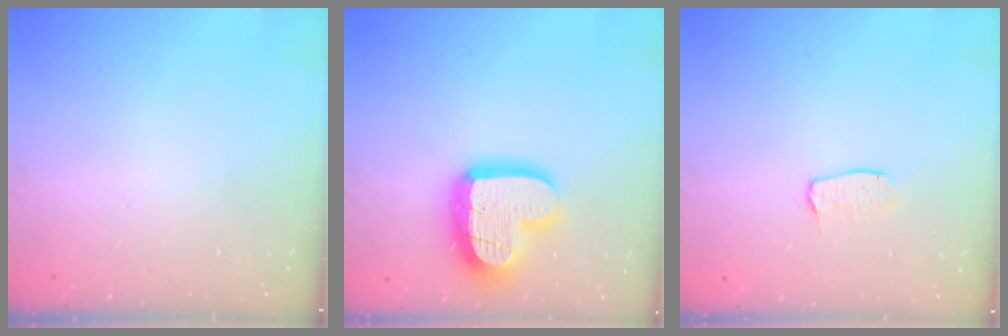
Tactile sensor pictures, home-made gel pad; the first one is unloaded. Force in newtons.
{"total": 19.2, "press": 19.1, "slide": 1.8}
{"total": 4.0, "press": 4.0, "slide": 0.3}